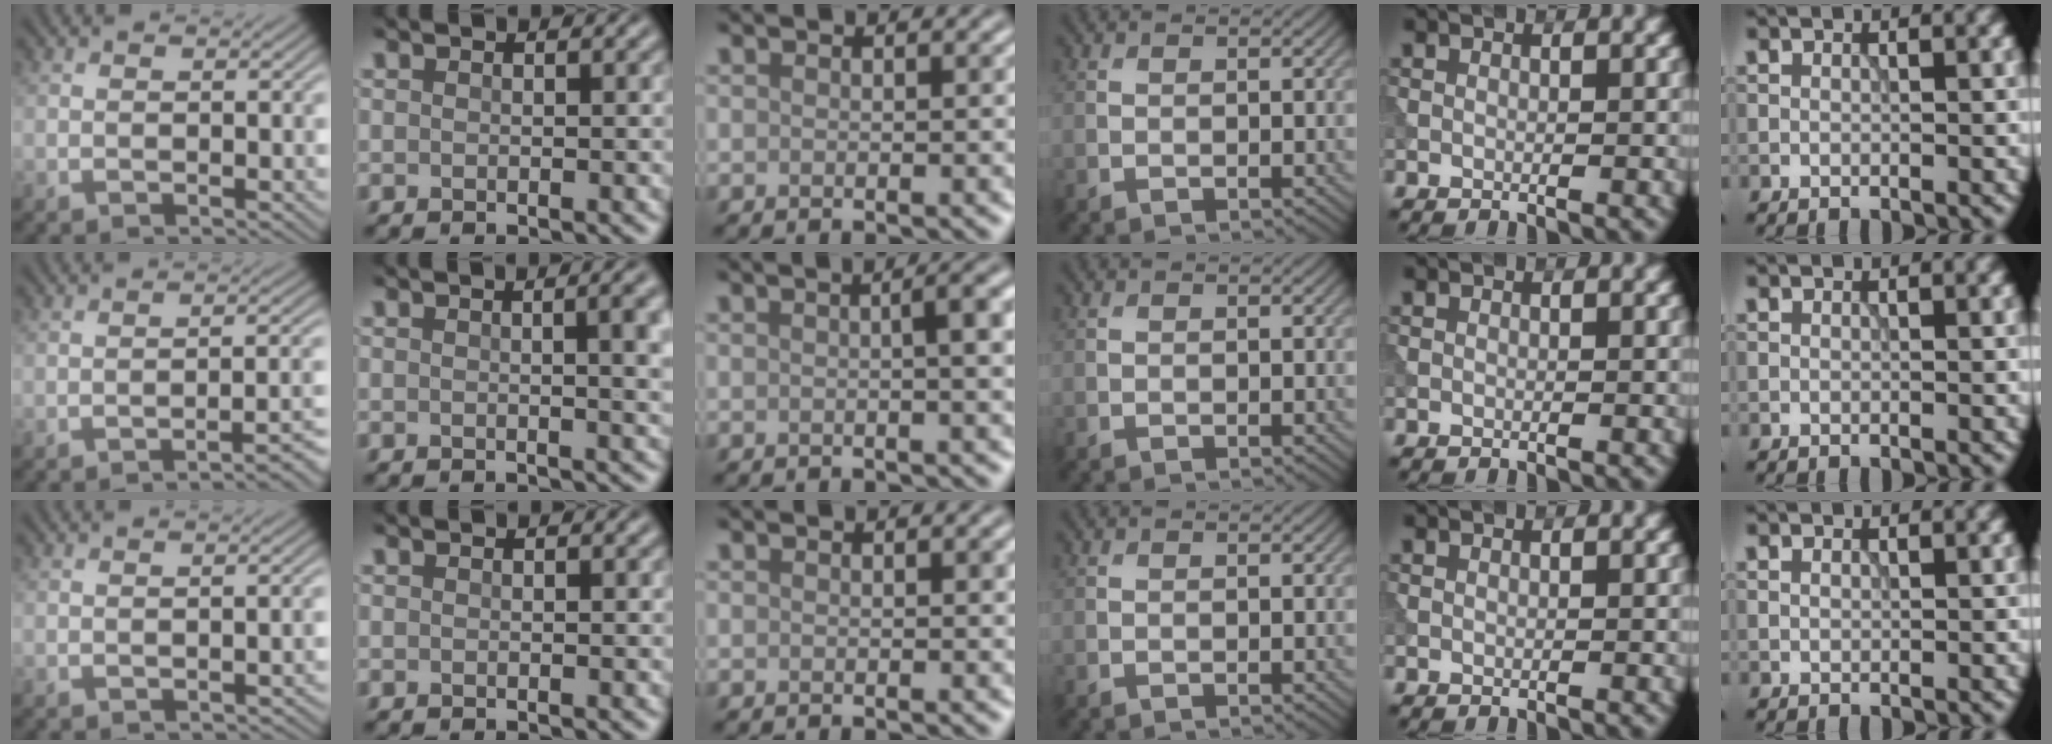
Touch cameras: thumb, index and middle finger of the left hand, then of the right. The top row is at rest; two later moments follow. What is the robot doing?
{"motion": "dispense", "object": "syringe"}